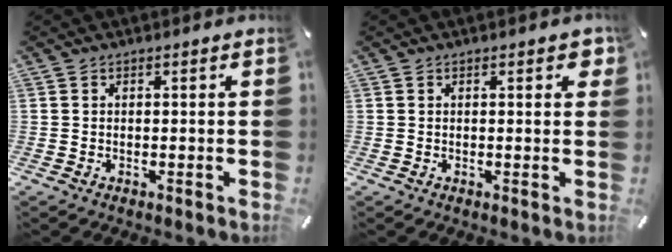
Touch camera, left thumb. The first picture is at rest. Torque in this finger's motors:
{"motor_torque": [0.55, 0.29, 0.10, -0.11, -0.01]}